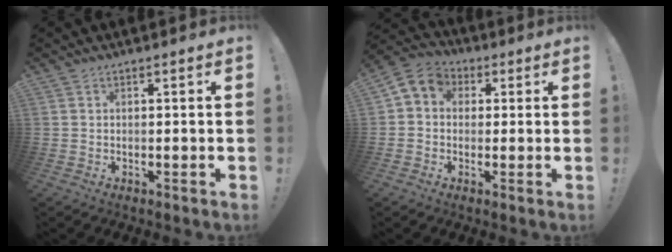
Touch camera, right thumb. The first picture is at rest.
{"total": 5.8, "force": [0.5, 5.3, 2.5], "torque": [-0.034, 0.007, 0.014]}